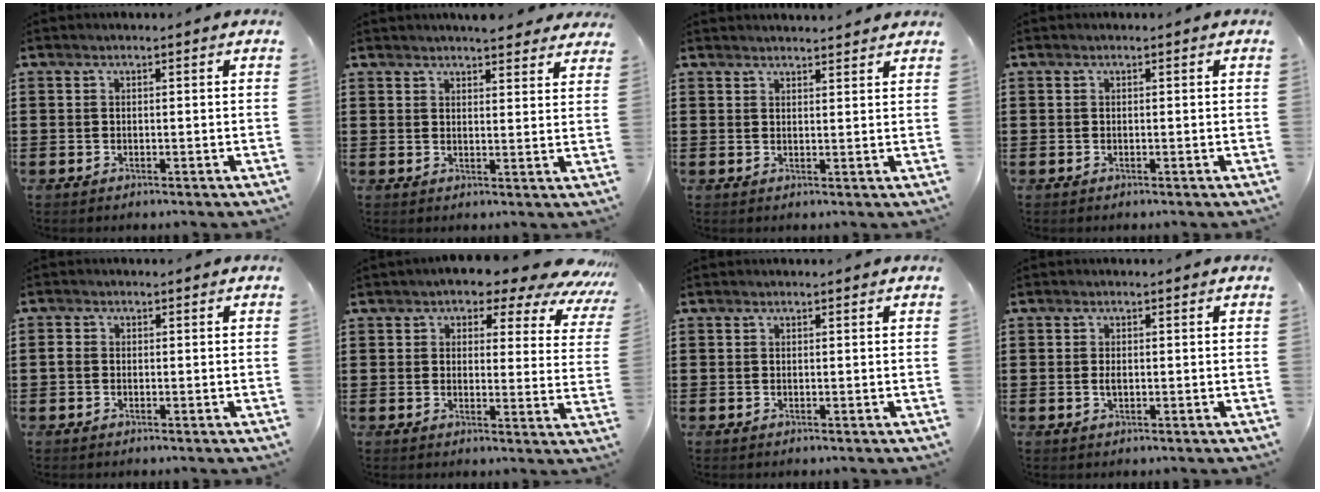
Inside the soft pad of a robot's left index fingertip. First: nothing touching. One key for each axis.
{"total": 3.7, "fx": 3.6, "fy": 0.4, "fz": 0.8, "tx": -0.016, "ty": -0.011, "tz": 0.067}
{"total": 2.1, "fx": 2.1, "fy": -0.1, "fz": 0.1, "tx": -0.006, "ty": -0.002, "tz": 0.040}
{"total": 0.0}
{"total": 1.2, "fx": -0.3, "fy": 0.9, "fz": 0.6, "tx": -0.022, "ty": 0.000, "tz": -0.009}
{"total": 5.3, "fx": 4.5, "fy": 1.6, "fz": 2.2, "tx": -0.051, "ty": -0.026, "tz": 0.071}
{"total": 0.0}
{"total": 1.2, "fx": -0.1, "fy": 0.6, "fz": 1.1, "tx": -0.023, "ty": 0.001, "tz": -0.003}